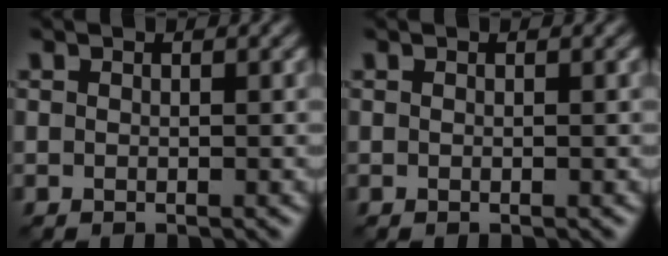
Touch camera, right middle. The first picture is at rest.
{"total": 0.0}